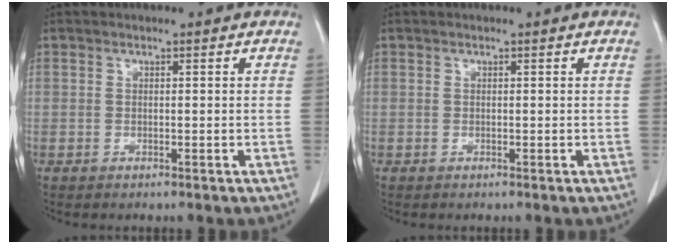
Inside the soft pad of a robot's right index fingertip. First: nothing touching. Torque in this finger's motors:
{"motor_torque": [0.00, 0.00, 0.00, 0.00]}